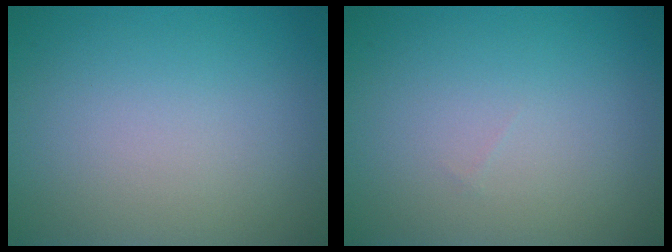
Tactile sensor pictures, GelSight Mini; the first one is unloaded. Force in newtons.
{"total": 0.0}